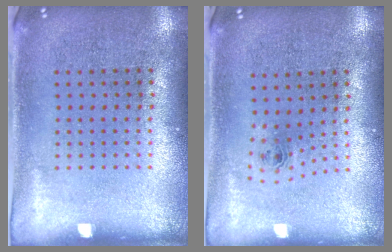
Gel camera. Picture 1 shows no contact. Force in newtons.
{"total": 0.8, "press": 0.4, "slide": 0.7}